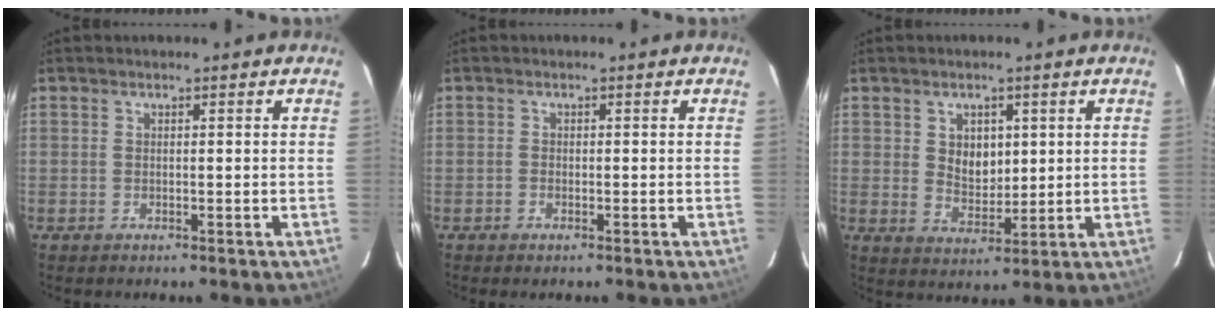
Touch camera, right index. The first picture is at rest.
{"total": 0.7, "force": [-0.5, 0.3, 0.3], "torque": [-0.007, 0.000, -0.011]}
{"total": 5.6, "force": [1.6, 4.1, 3.4], "torque": [-0.053, 0.000, 0.035]}